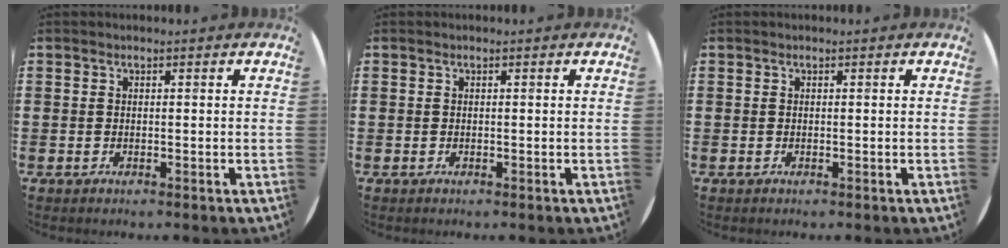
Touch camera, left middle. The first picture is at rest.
{"total": 0.0}
{"total": 0.0}